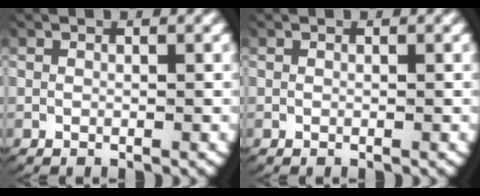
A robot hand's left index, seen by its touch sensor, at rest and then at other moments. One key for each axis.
{"total": 0.0}